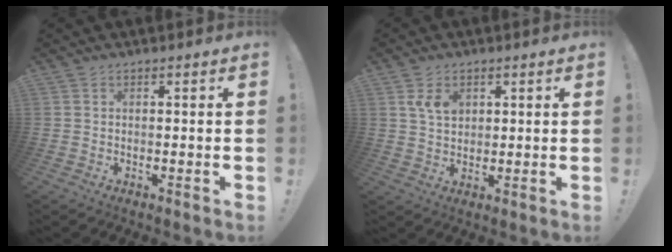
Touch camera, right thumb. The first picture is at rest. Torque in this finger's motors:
{"motor_torque": [0.50, 0.83, 0.31, 0.21, 0.01]}